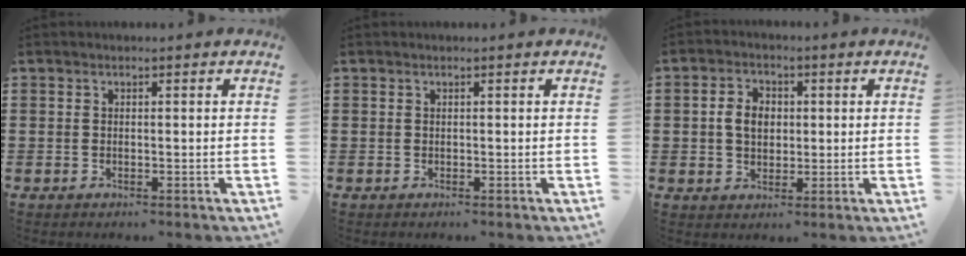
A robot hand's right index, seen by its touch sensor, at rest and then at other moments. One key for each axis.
{"total": 0.0}
{"total": 4.5, "fx": 0.1, "fy": 3.2, "fz": 3.1, "tx": -0.076, "ty": 0.009, "tz": -0.003}